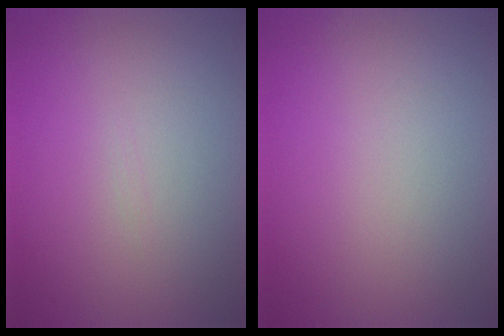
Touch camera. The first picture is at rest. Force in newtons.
{"total": 0.0}